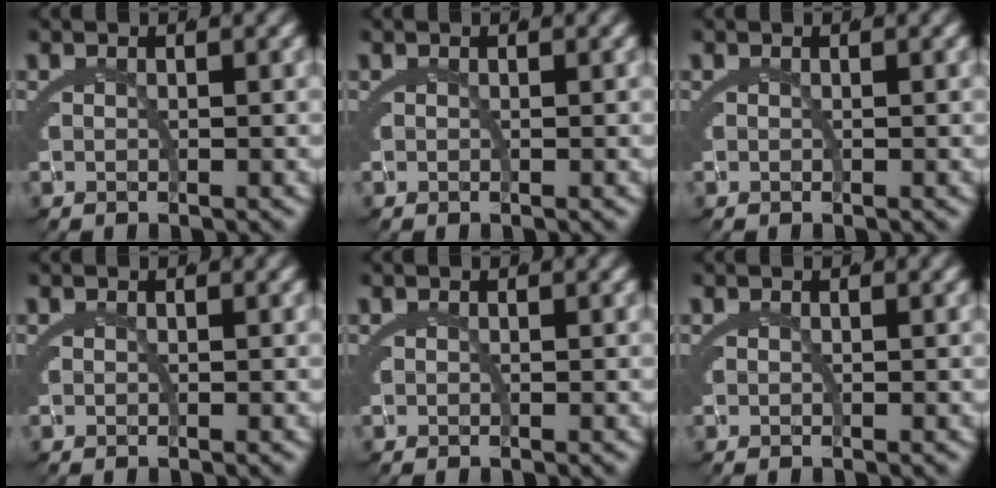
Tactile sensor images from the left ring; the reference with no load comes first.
{"total": 0.0}
{"total": 0.0}
{"total": 0.0}
{"total": 0.0}
{"total": 0.0}